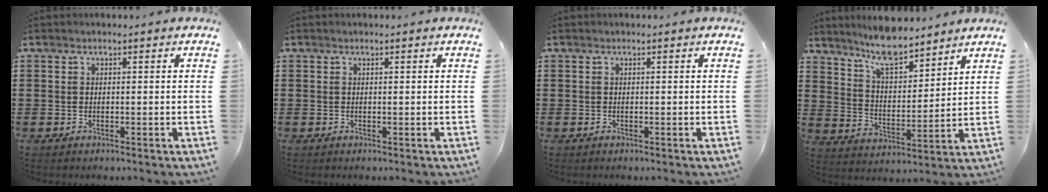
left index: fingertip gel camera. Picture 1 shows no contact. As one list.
[{"total": 0.0}, {"total": 0.0}, {"total": 8.4, "force": [7.5, 1.6, 3.5], "torque": [-0.085, -0.029, 0.138]}]